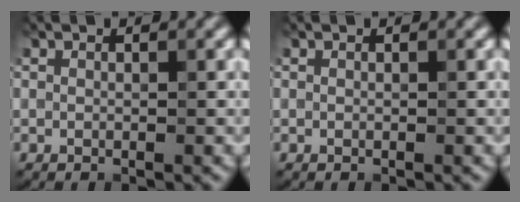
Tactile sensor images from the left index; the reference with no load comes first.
{"total": 0.0}